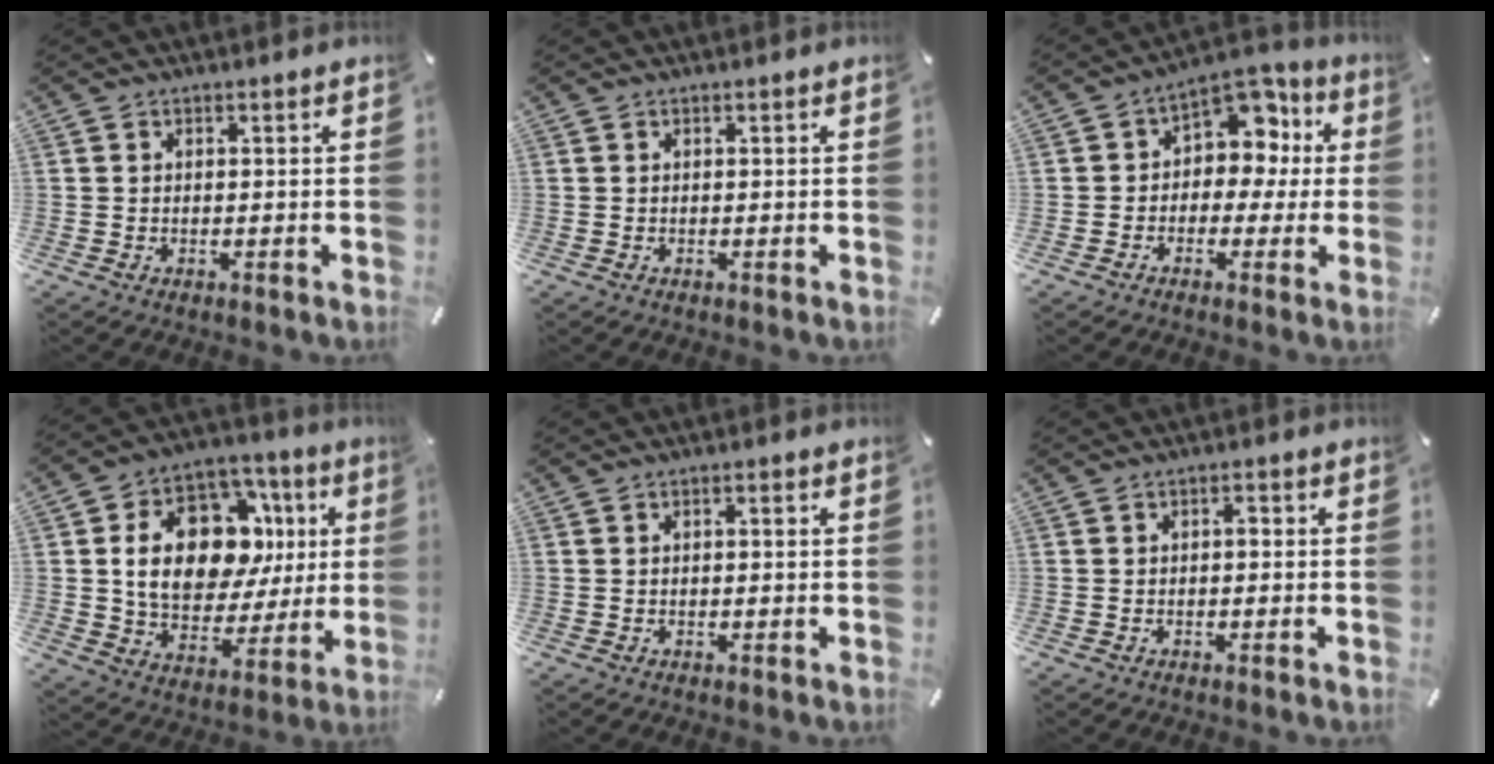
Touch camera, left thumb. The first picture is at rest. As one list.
[{"total": 0.0}, {"total": 9.2, "force": [2.5, 7.4, 4.9], "torque": [-0.060, -0.024, 0.043]}, {"total": 19.5, "force": [4.7, 13.5, 13.3], "torque": [-0.221, -0.014, 0.088]}, {"total": 0.9, "force": [-0.1, 0.2, 0.8], "torque": [-0.015, 0.001, -0.002]}, {"total": 1.3, "force": [-0.3, 0.6, 1.1], "torque": [-0.023, 0.006, -0.008]}]